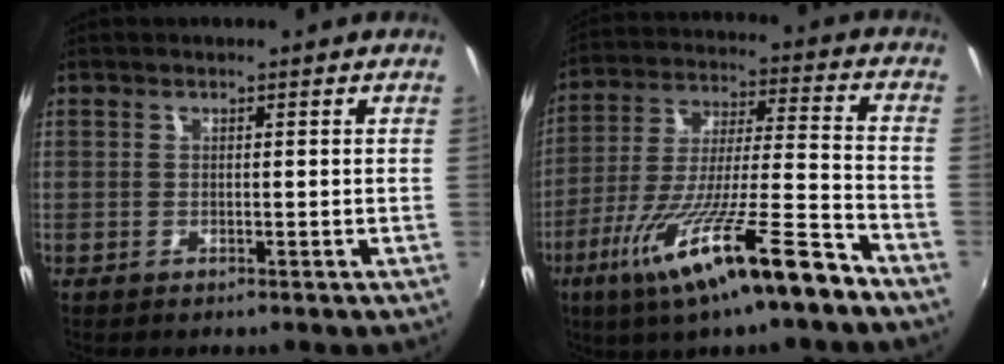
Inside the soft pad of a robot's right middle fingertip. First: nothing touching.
{"total": 19.3, "force": [-12.1, 1.2, 15.0], "torque": [-0.282, -0.041, -0.208]}